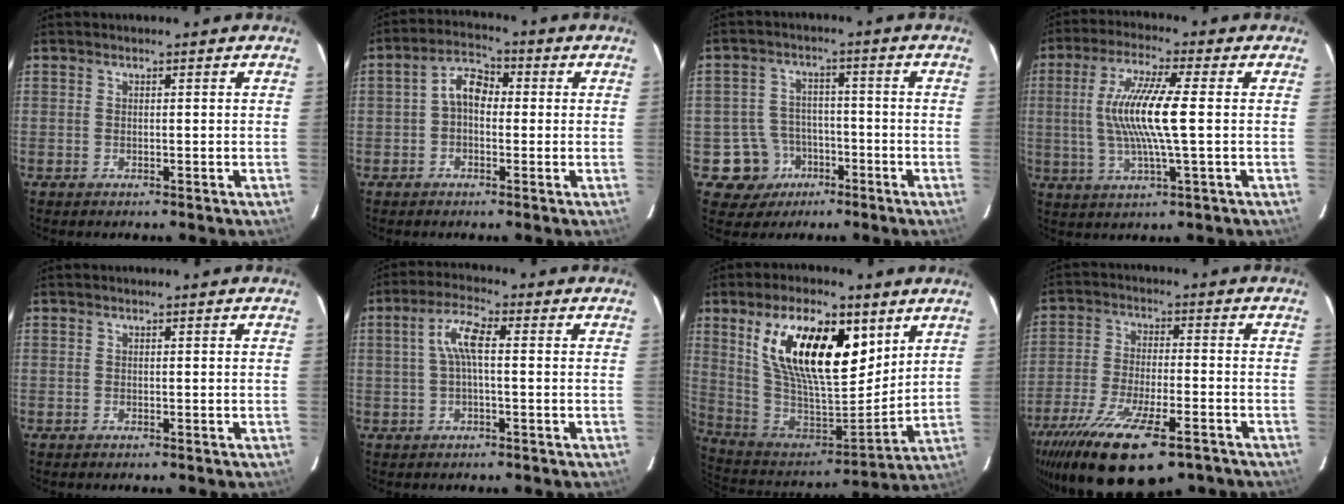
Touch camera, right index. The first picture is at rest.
{"total": 5.1, "force": [-0.3, 3.5, 3.7], "torque": [-0.068, 0.021, -0.010]}
{"total": 7.8, "force": [-3.8, 6.8, 0.4], "torque": [-0.026, 0.030, -0.050]}
{"total": 12.1, "force": [0.2, 0.8, 12.0], "torque": [-0.232, -0.002, 0.005]}
{"total": 0.0}
{"total": 5.4, "force": [0.3, 1.2, 5.2], "torque": [-0.105, 0.014, 0.006]}
{"total": 23.0, "force": [10.1, 10.2, 17.9], "torque": [-0.338, 0.014, 0.191]}
{"total": 21.0, "force": [-13.8, 6.8, 14.2], "torque": [-0.282, -0.065, -0.226]}